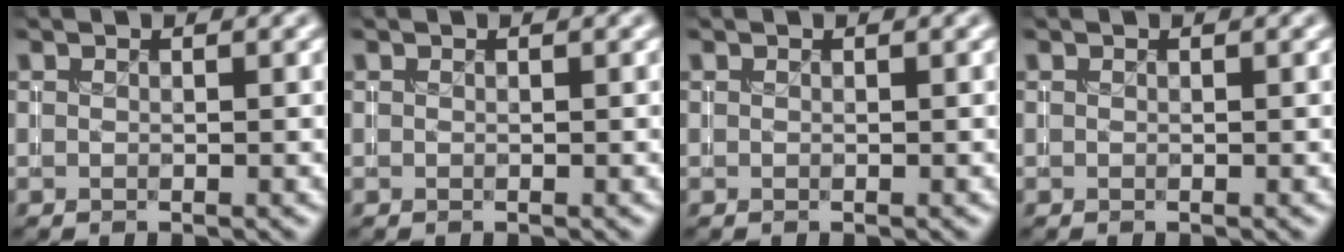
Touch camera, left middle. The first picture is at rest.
{"total": 0.0}
{"total": 0.0}
{"total": 0.0}